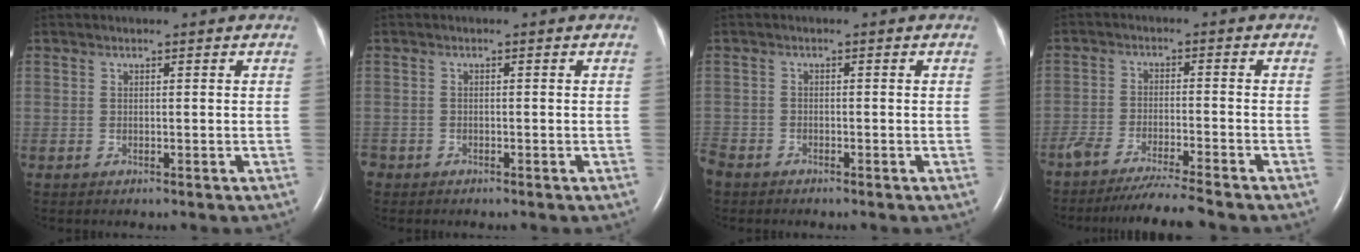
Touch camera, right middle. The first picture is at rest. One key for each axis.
{"total": 1.5, "fx": -1.2, "fy": 1.0, "fz": 0.3, "tx": -0.010, "ty": 0.000, "tz": -0.022}
{"total": 3.6, "fx": -3.0, "fy": 1.9, "fz": 0.9, "tx": -0.019, "ty": -0.004, "tz": -0.062}
{"total": 8.6, "fx": -7.6, "fy": -0.9, "fz": 3.8, "tx": -0.051, "ty": -0.026, "tz": -0.127}